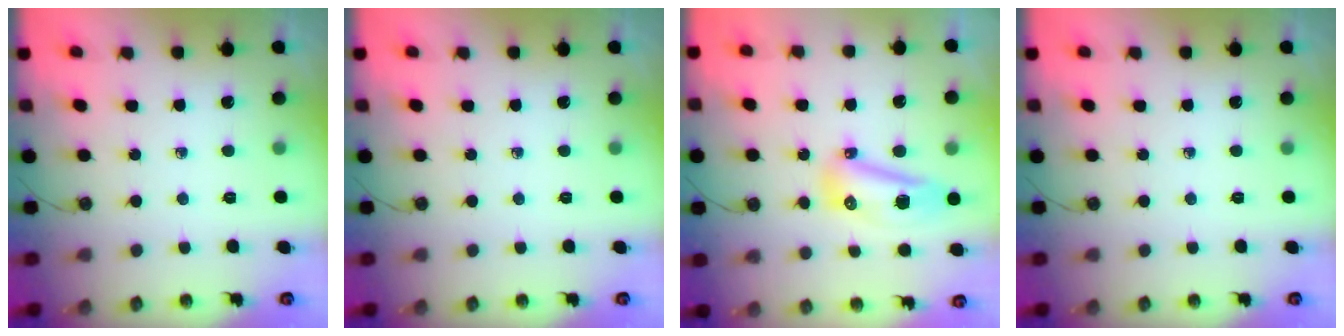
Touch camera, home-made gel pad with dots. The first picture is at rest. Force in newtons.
{"total": 0.0}
{"total": 10.1, "press": 10.1, "slide": 1.2}
{"total": 0.0}